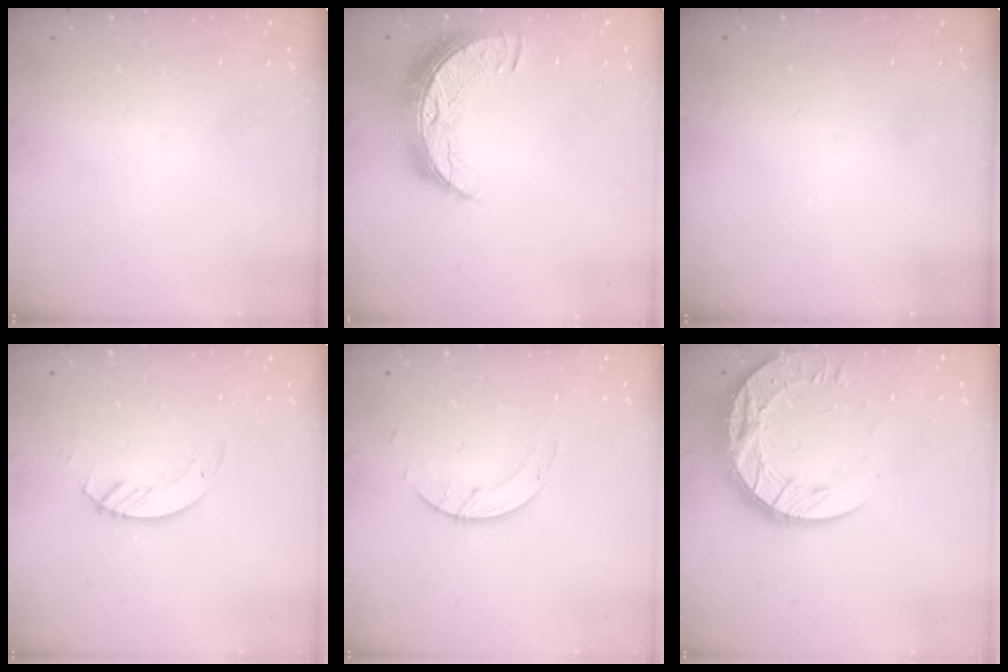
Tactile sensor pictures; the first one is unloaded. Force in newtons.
{"total": 11.5, "press": 11.5, "slide": 0.9}
{"total": 0.0}
{"total": 3.0, "press": 3.0, "slide": 0.2}
{"total": 3.6, "press": 3.6, "slide": 0.2}
{"total": 16.8, "press": 16.7, "slide": 1.7}